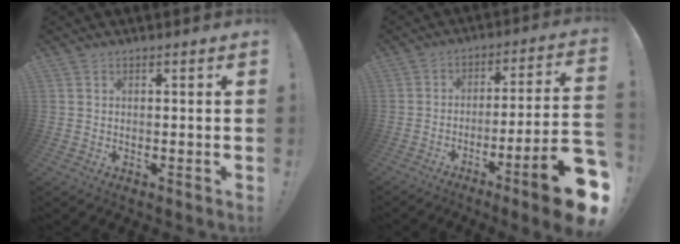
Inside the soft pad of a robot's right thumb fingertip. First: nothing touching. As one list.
[{"total": 15.8, "force": [-8.5, 1.3, 13.2], "torque": [-0.190, 0.040, -0.132]}]